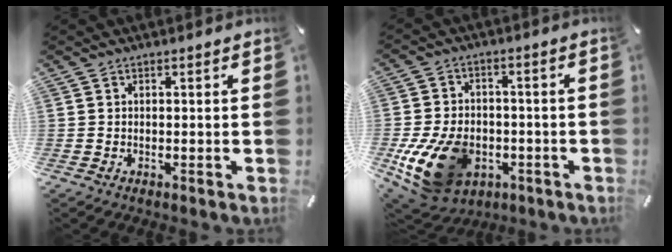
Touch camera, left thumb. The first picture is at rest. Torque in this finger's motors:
{"motor_torque": [2.12, 2.89, 0.94, 0.21, 0.29]}